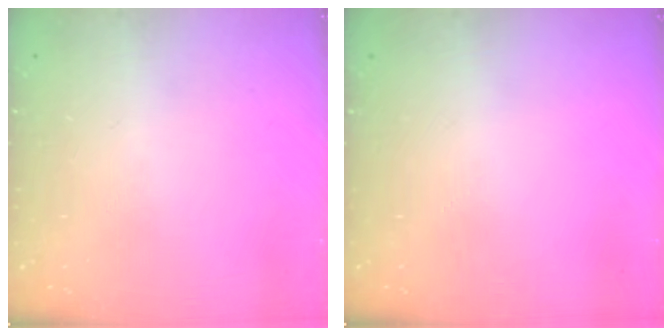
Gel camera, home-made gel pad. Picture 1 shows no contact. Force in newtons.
{"total": 0.0}